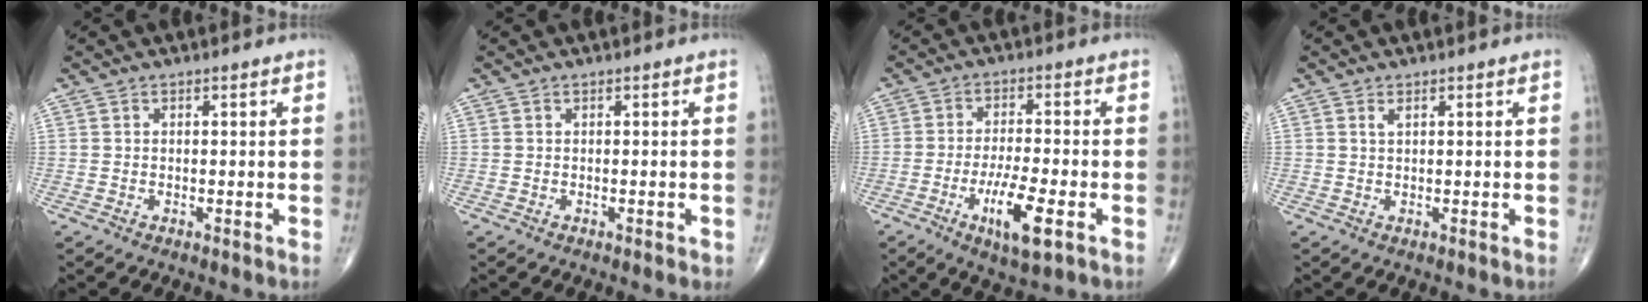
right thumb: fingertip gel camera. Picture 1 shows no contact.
{"total": 0.8, "force": [-0.3, 0.3, 0.7], "torque": [-0.009, -0.003, -0.002]}
{"total": 9.4, "force": [-3.7, 2.3, 8.3], "torque": [-0.157, 0.001, -0.061]}
{"total": 0.9, "force": [0.5, 0.3, 0.6], "torque": [-0.013, 0.003, 0.010]}